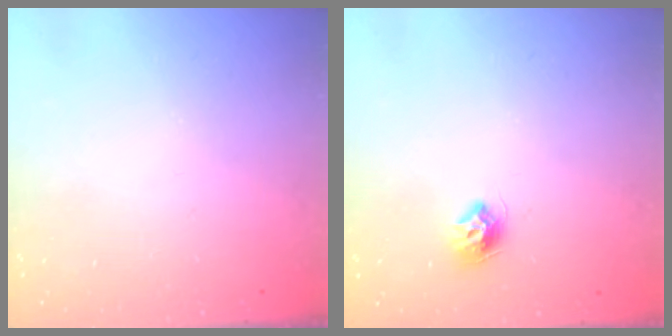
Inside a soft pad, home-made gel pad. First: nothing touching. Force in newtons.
{"total": 8.4, "press": 8.3, "slide": 0.7}